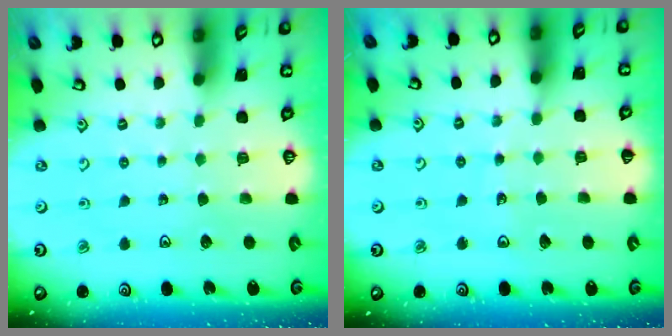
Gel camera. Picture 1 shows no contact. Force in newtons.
{"total": 2.5, "press": 2.5, "slide": 0.2}